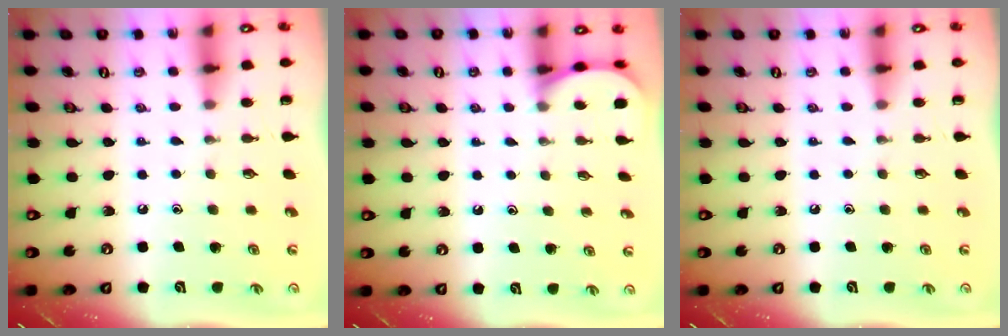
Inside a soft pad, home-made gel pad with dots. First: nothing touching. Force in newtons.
{"total": 1.4, "press": 1.4, "slide": 0.1}
{"total": 0.0}